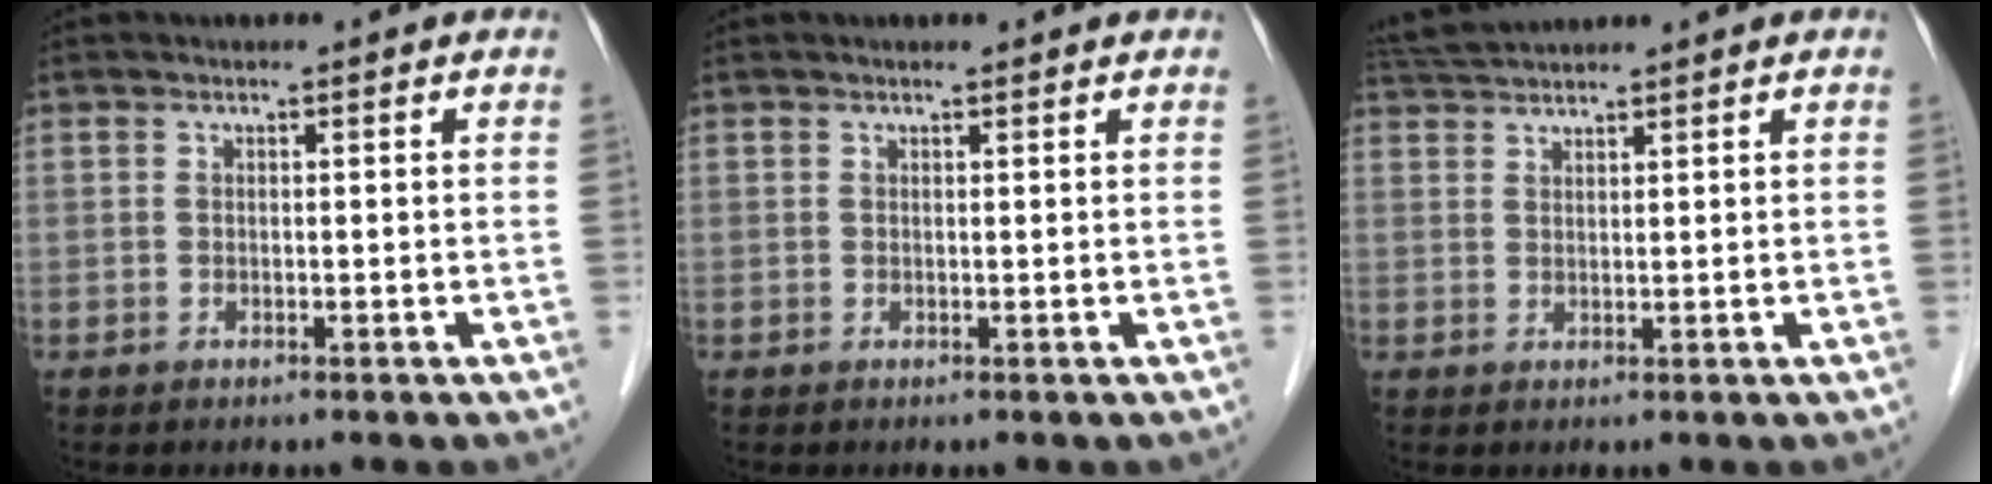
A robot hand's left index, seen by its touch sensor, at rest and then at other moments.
{"total": 1.3, "force": [1.3, 0.1, 0.4], "torque": [-0.011, 0.011, 0.017]}
{"total": 4.4, "force": [4.3, -0.2, 1.0], "torque": [-0.023, 0.029, 0.085]}